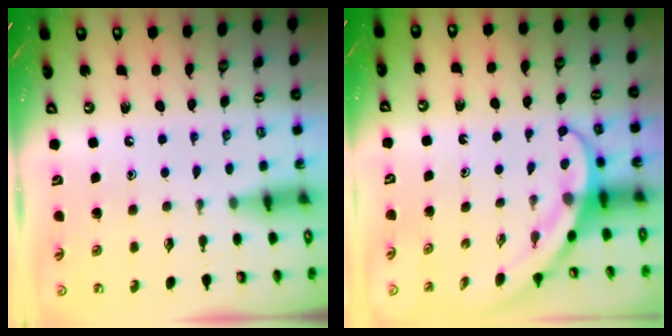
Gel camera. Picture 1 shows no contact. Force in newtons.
{"total": 3.8, "press": 3.8, "slide": 0.3}